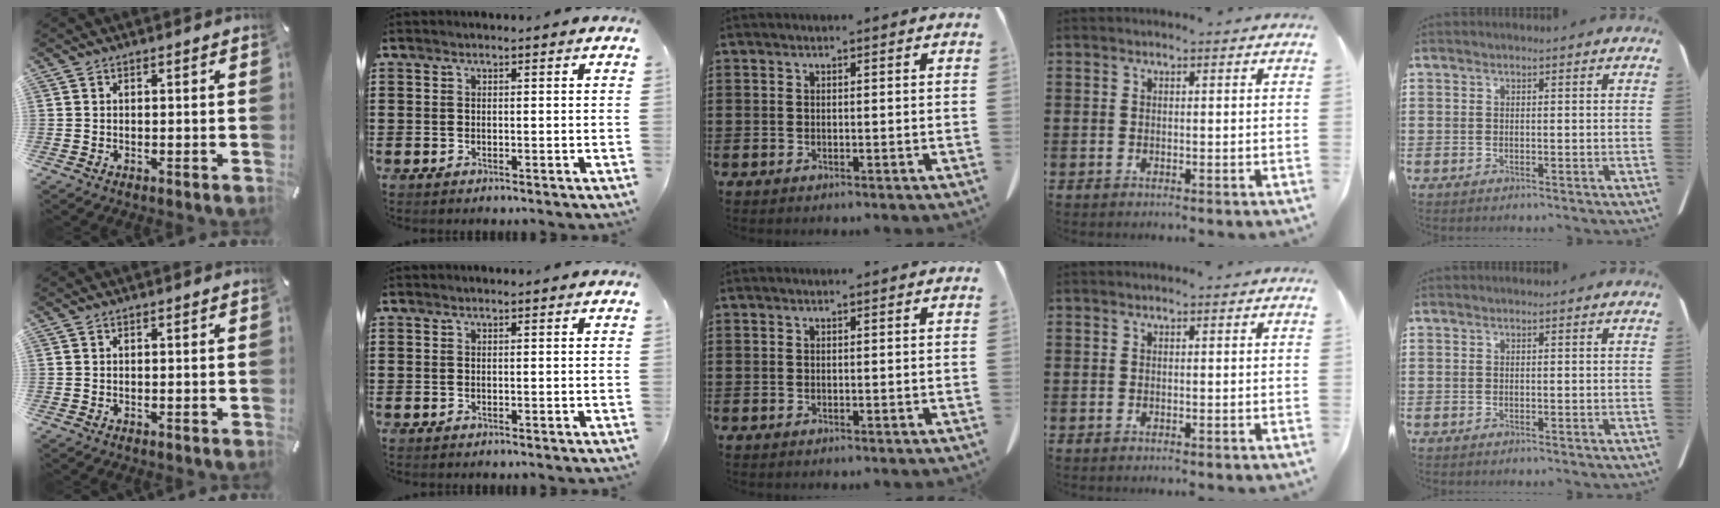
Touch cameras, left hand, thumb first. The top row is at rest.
{}